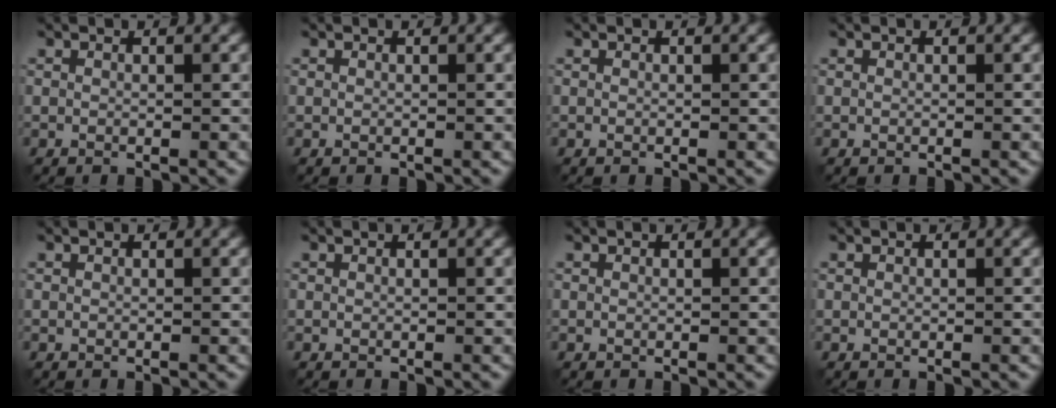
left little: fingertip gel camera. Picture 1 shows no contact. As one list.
[{"total": 0.0}, {"total": 0.0}, {"total": 0.0}, {"total": 0.0}, {"total": 0.0}, {"total": 0.0}, {"total": 0.0}]